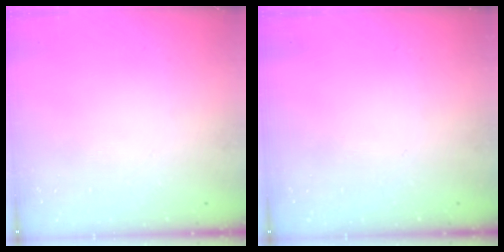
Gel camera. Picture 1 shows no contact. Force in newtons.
{"total": 0.0}